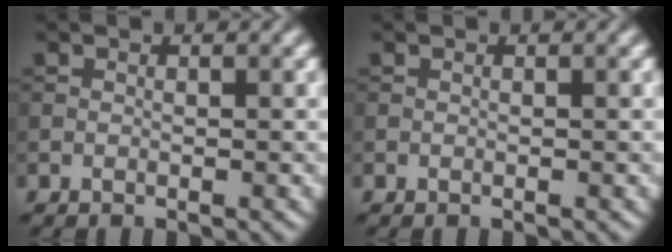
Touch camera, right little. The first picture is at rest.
{"total": 0.0}